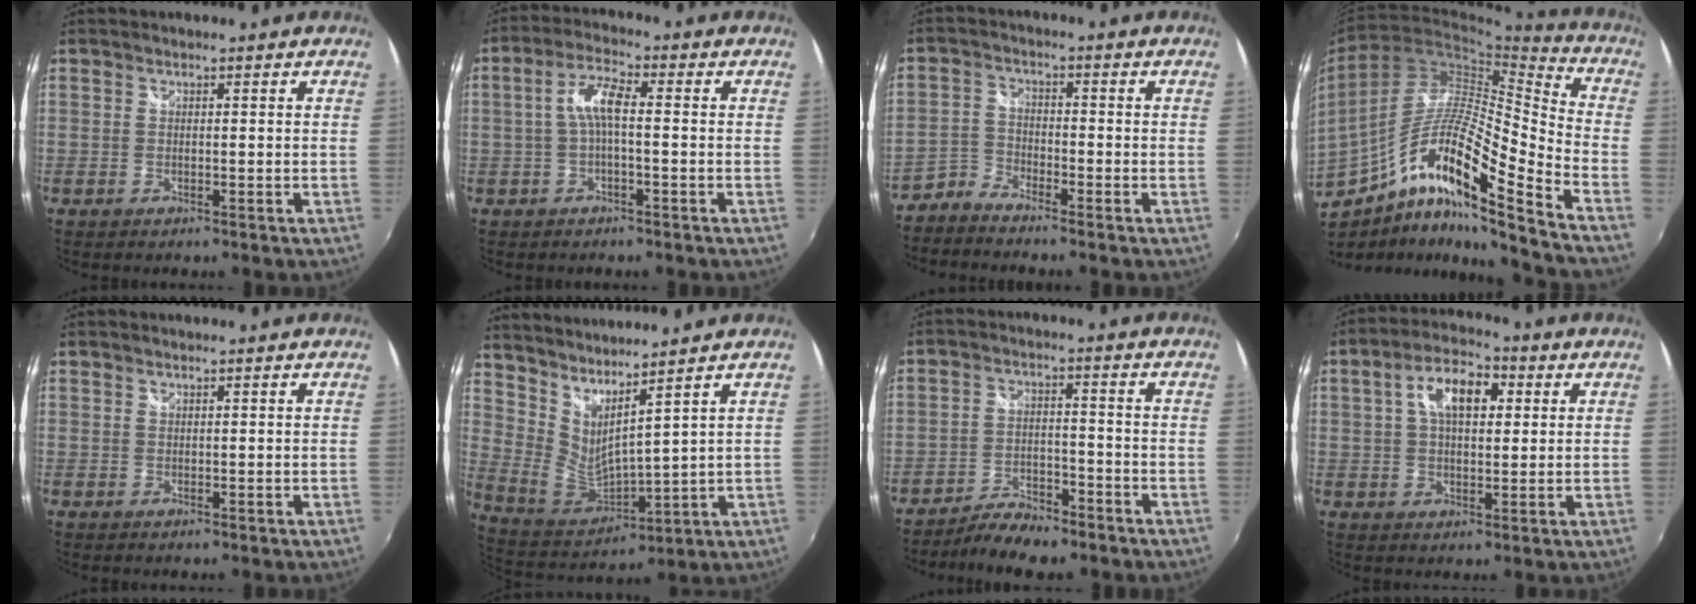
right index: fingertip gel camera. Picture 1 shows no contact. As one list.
[{"total": 5.3, "force": [-0.5, 1.2, 5.1], "torque": [-0.107, 0.014, -0.011]}, {"total": 3.4, "force": [-3.2, 0.9, 0.2], "torque": [-0.003, 0.002, -0.072]}, {"total": 19.3, "force": [-10.2, 2.3, 16.3], "torque": [-0.280, -0.007, -0.194]}, {"total": 0.5, "force": [0.5, 0.0, -0.1], "torque": [0.004, 0.004, 0.009]}, {"total": 1.1, "force": [1.0, 0.0, 0.4], "torque": [-0.006, 0.000, 0.019]}, {"total": 7.2, "force": [-6.3, 2.2, 2.9], "torque": [-0.072, 0.000, -0.107]}, {"total": 9.5, "force": [2.6, 5.1, 7.5], "torque": [-0.133, 0.026, 0.041]}]